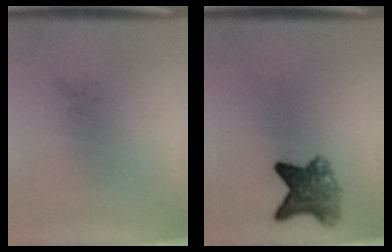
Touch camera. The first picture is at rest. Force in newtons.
{"total": 5.6}